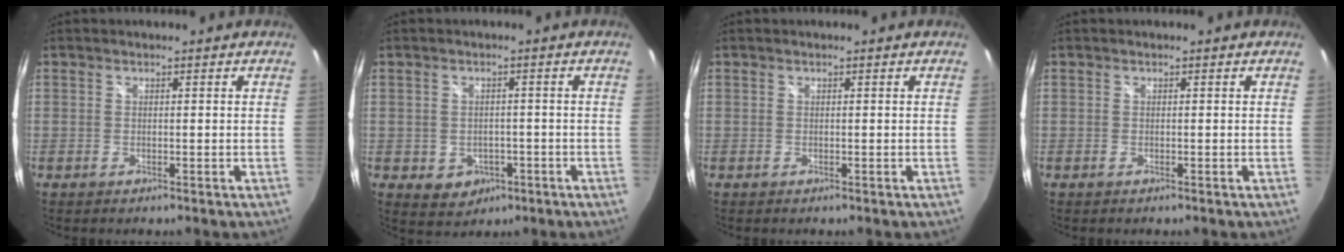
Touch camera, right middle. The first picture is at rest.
{"total": 5.5, "force": [-1.9, 4.6, 2.2], "torque": [-0.055, -0.002, -0.013]}
{"total": 0.0}
{"total": 0.0}